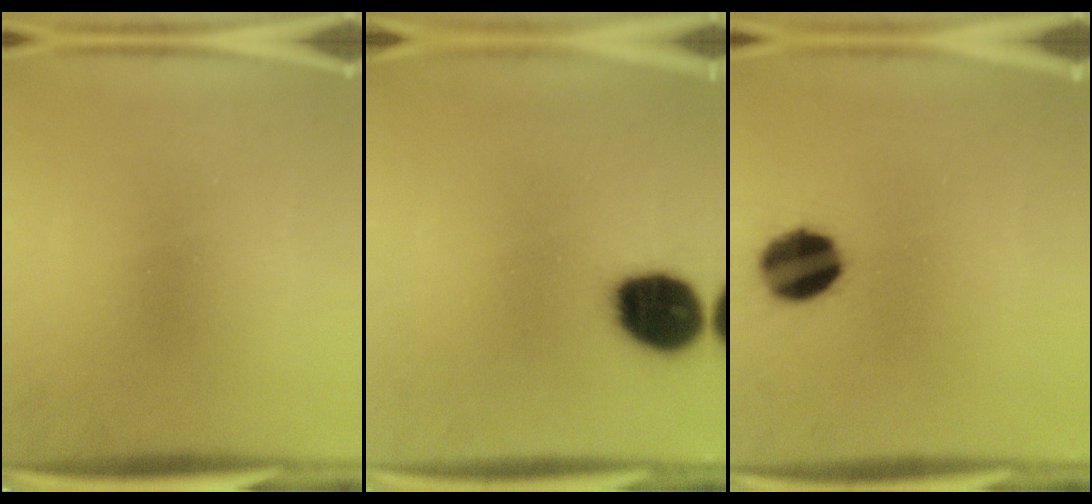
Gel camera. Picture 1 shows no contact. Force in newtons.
{"total": 15.8}
{"total": 13.0}